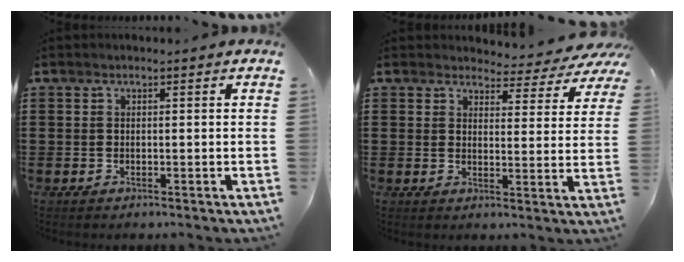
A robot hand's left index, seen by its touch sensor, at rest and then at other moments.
{"total": 3.6, "force": [3.5, 0.7, 0.5], "torque": [-0.022, -0.022, 0.058]}